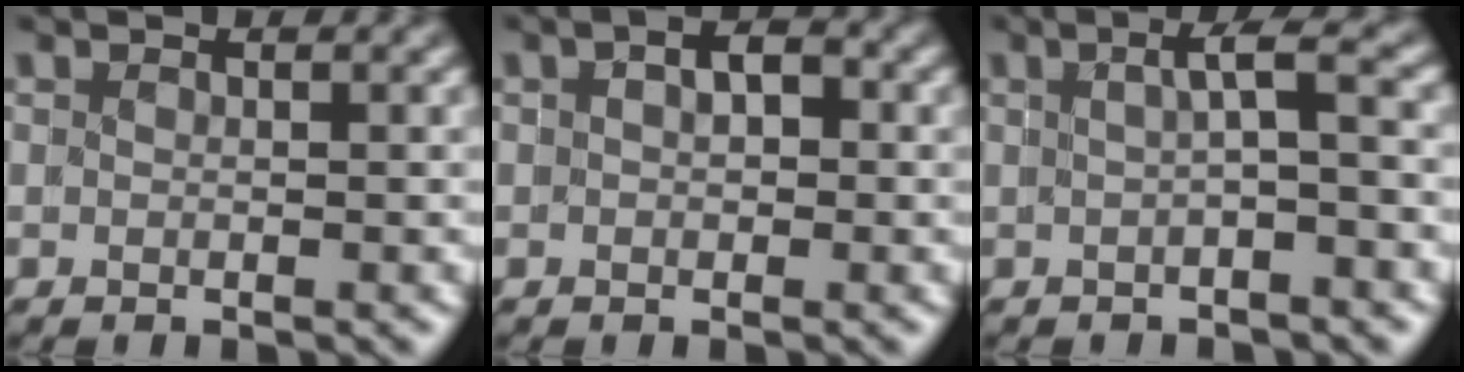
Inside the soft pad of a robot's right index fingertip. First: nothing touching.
{"total": 2.1, "force": [0.5, 1.4, 1.4], "torque": [-0.008, 0.007, 0.000]}
{"total": 2.0, "force": [-0.2, -0.3, 2.0], "torque": [-0.020, 0.005, 0.001]}